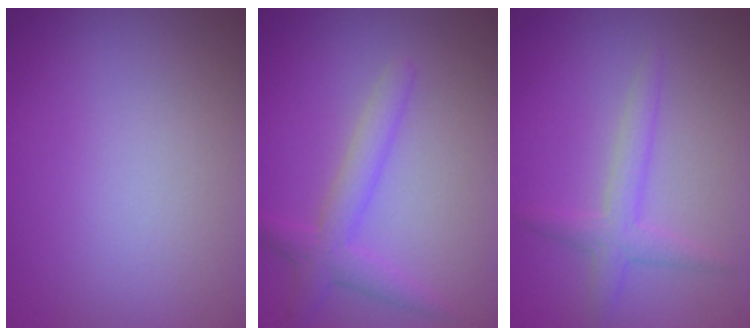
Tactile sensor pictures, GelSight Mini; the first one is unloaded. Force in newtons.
{"total": 2.7, "press": 2.7, "slide": 0.1}
{"total": 2.3, "press": 2.3, "slide": 0.1}